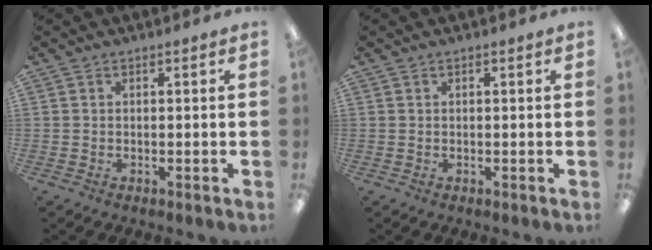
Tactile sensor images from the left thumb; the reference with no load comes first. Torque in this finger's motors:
{"motor_torque": [-0.14, -0.03, -0.20, 0.08, 0.00]}